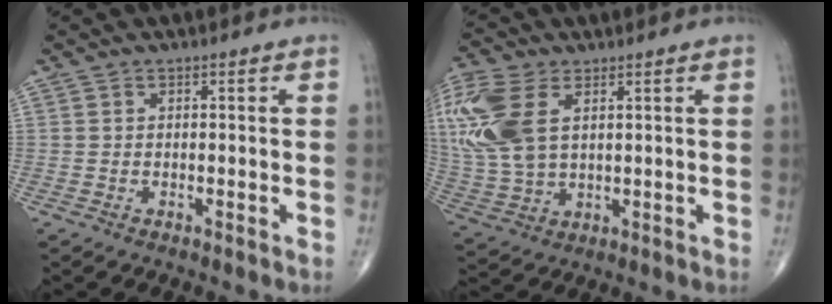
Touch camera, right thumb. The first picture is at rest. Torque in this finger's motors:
{"motor_torque": [0.22, 0.25, 1.09, 0.99, 0.27]}